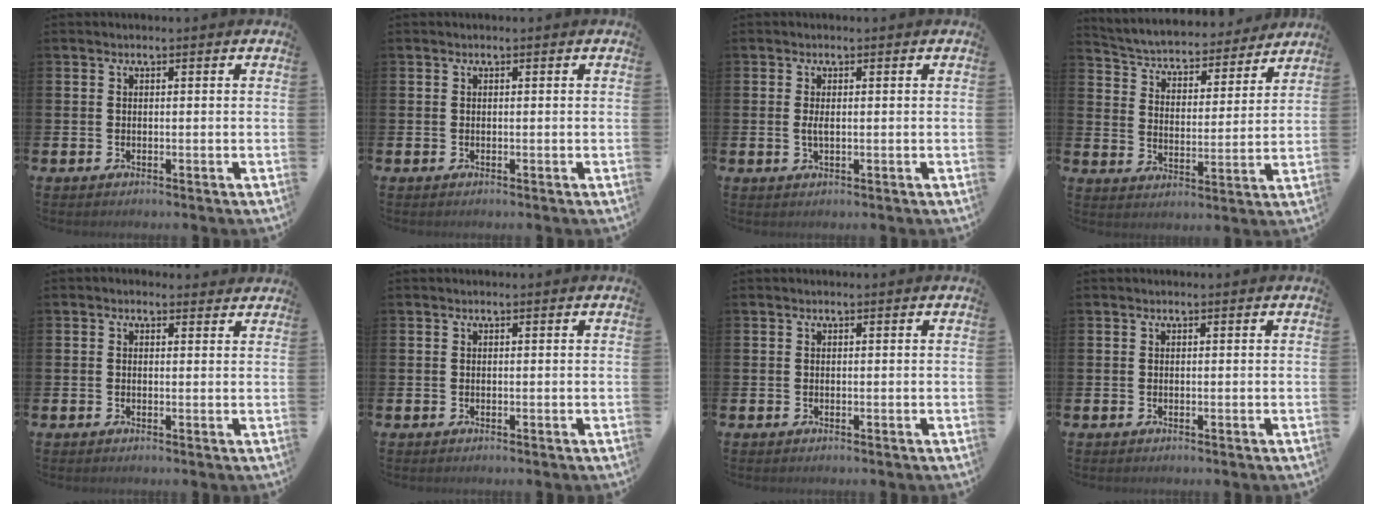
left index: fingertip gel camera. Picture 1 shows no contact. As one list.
[{"total": 0.0}, {"total": 1.4, "force": [0.1, 0.5, 1.3], "torque": [-0.023, 0.002, -0.001]}, {"total": 4.9, "force": [4.6, 1.4, 0.8], "torque": [-0.039, -0.045, 0.072]}, {"total": 0.9, "force": [0.6, 0.6, 0.2], "torque": [0.010, 0.002, 0.007]}, {"total": 0.0}, {"total": 0.0}, {"total": 0.0}]